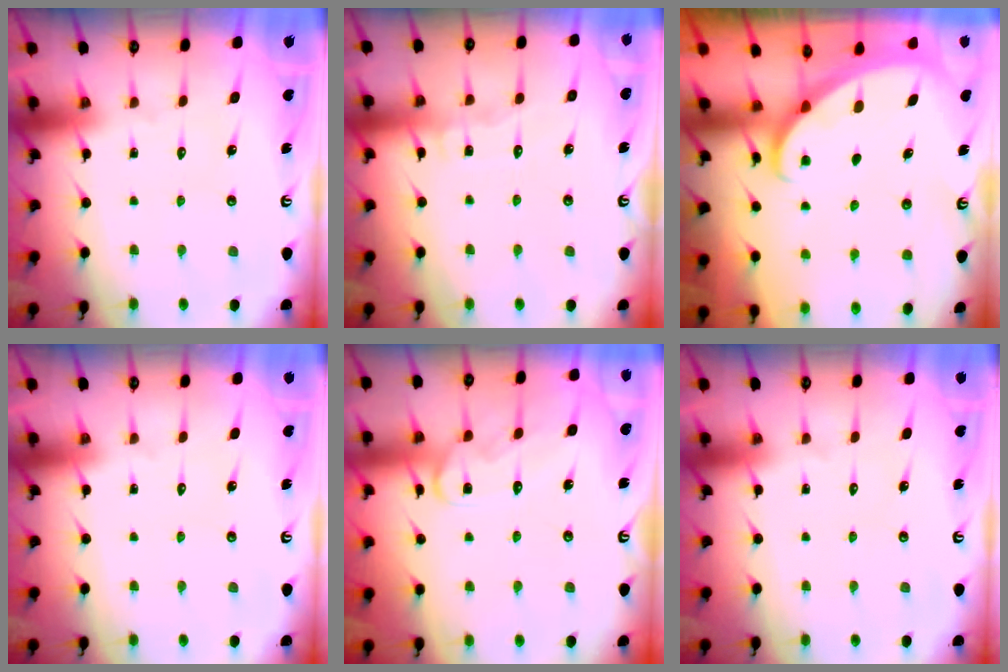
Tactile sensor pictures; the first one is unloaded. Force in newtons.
{"total": 5.7, "press": 5.7, "slide": 0.4}
{"total": 1.2, "press": 1.2, "slide": 0.1}
{"total": 0.0}
{"total": 11.5, "press": 11.4, "slide": 0.9}
{"total": 0.0}